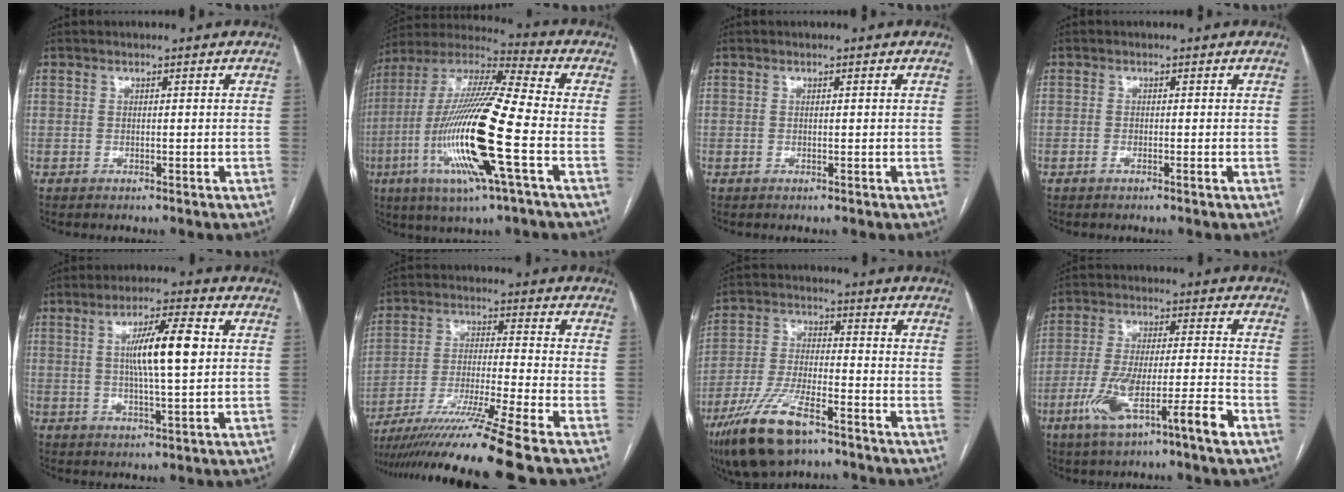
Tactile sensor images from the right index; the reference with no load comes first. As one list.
[{"total": 21.2, "force": [-5.5, 1.3, 20.4], "torque": [-0.431, -0.021, -0.110]}, {"total": 0.0}, {"total": 0.9, "force": [-0.5, 0.1, 0.8], "torque": [-0.013, -0.001, -0.007]}, {"total": 9.4, "force": [1.5, 0.9, 9.2], "torque": [-0.164, 0.006, 0.026]}, {"total": 15.9, "force": [-12.7, -2.8, 9.2], "torque": [-0.176, -0.039, -0.220]}, {"total": 12.9, "force": [-8.4, 3.7, 9.1], "torque": [-0.187, -0.016, -0.152]}, {"total": 12.0, "force": [-6.3, 0.8, 10.2], "torque": [-0.191, -0.001, -0.110]}]